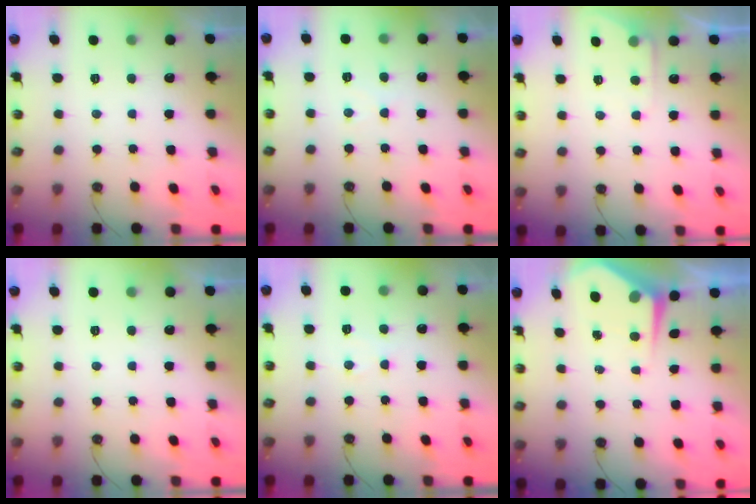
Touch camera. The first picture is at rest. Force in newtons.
{"total": 3.2, "press": 3.2, "slide": 0.5}
{"total": 4.1, "press": 4.0, "slide": 0.6}
{"total": 0.0}
{"total": 4.8, "press": 4.8, "slide": 0.7}
{"total": 4.8, "press": 4.7, "slide": 0.6}